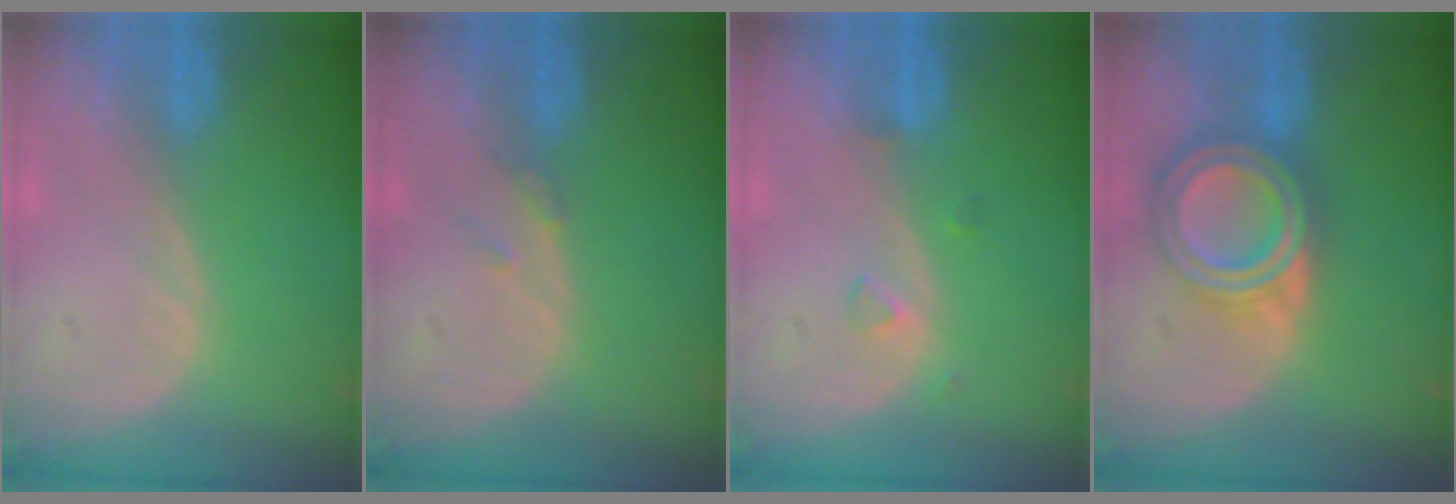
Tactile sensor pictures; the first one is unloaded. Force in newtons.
{"total": 1.2, "press": 1.2, "slide": 0.3}
{"total": 1.5, "press": 1.5, "slide": 0.1}
{"total": 7.7, "press": 7.7, "slide": 0.5}